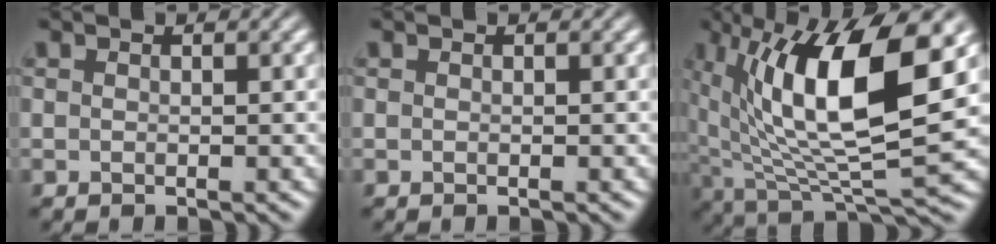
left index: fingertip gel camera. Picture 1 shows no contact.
{"total": 0.0}
{"total": 13.9, "force": [4.1, 4.5, 12.5], "torque": [-0.212, 0.001, 0.075]}